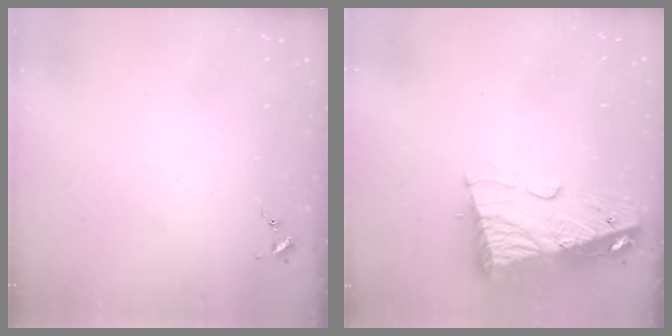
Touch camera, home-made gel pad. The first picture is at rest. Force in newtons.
{"total": 14.6, "press": 14.6, "slide": 1.6}